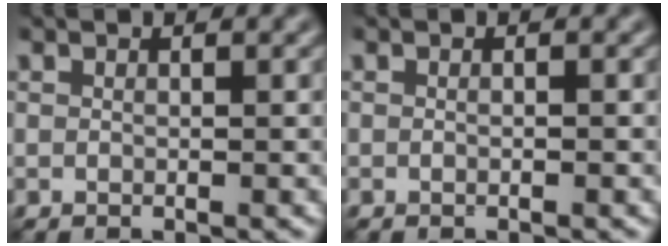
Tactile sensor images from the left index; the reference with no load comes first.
{"total": 0.6, "force": [-0.1, 0.1, 0.6], "torque": [-0.007, -0.008, -0.003]}